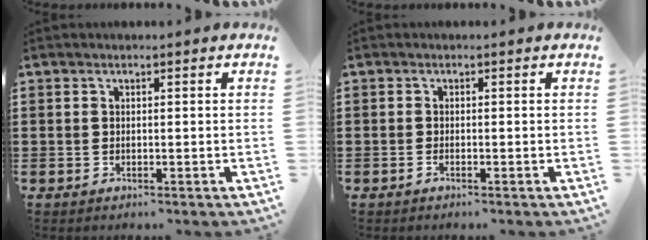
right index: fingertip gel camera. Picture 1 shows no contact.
{"total": 0.9, "force": [-0.8, -0.1, 0.5], "torque": [-0.010, -0.006, -0.015]}